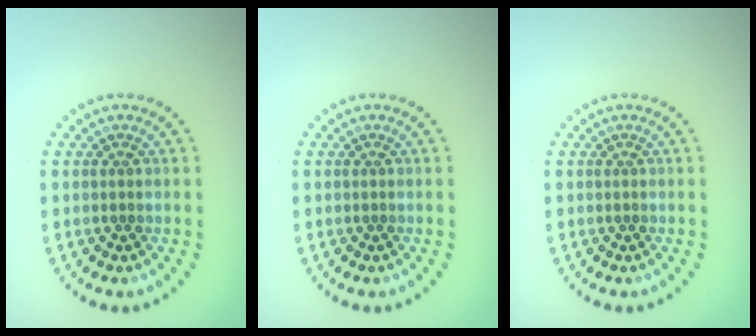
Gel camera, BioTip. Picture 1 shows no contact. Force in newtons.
{"total": 0.0}
{"total": 0.0}